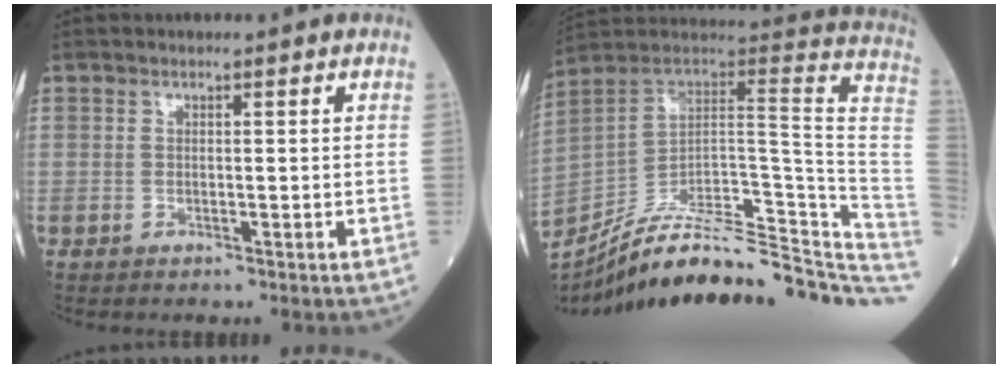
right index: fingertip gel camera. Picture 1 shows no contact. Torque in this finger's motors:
{"motor_torque": [-0.78, -1.36, -0.23, -0.03]}